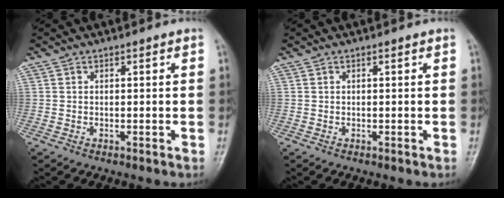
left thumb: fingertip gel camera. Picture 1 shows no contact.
{"total": 0.0}